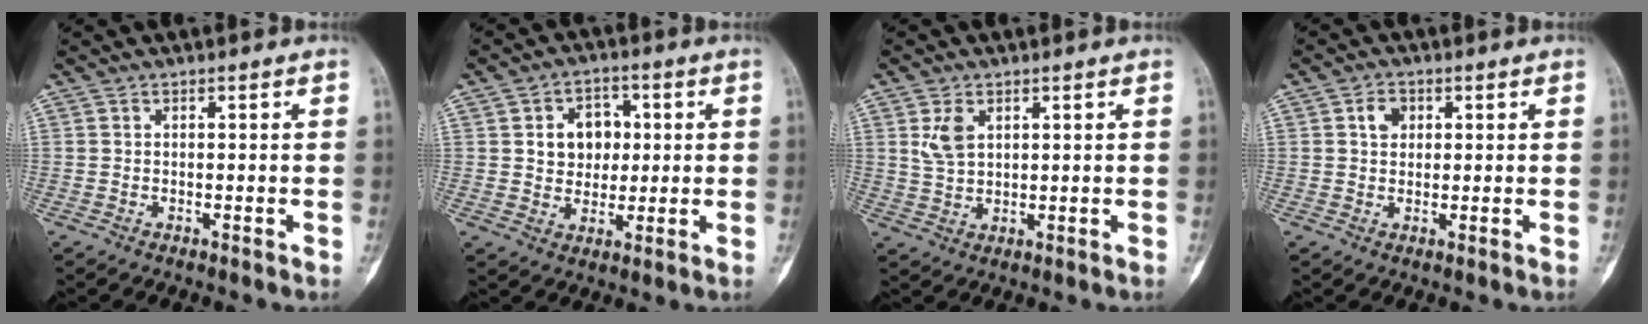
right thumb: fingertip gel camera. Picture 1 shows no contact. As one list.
[{"total": 8.2, "force": [1.5, 6.6, 4.6], "torque": [-0.028, 0.001, 0.023]}, {"total": 4.5, "force": [1.8, 2.8, 3.0], "torque": [-0.051, -0.008, 0.040]}, {"total": 3.3, "force": [1.0, 2.6, 1.8], "torque": [-0.016, 0.002, 0.016]}]